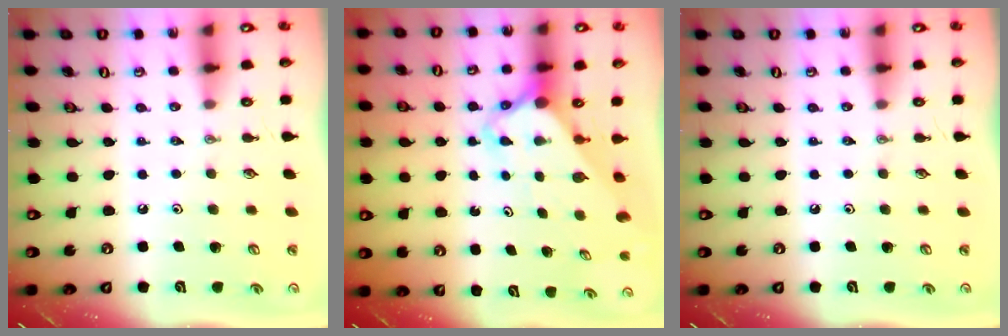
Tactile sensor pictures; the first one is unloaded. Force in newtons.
{"total": 3.2, "press": 3.1, "slide": 0.2}
{"total": 0.0}